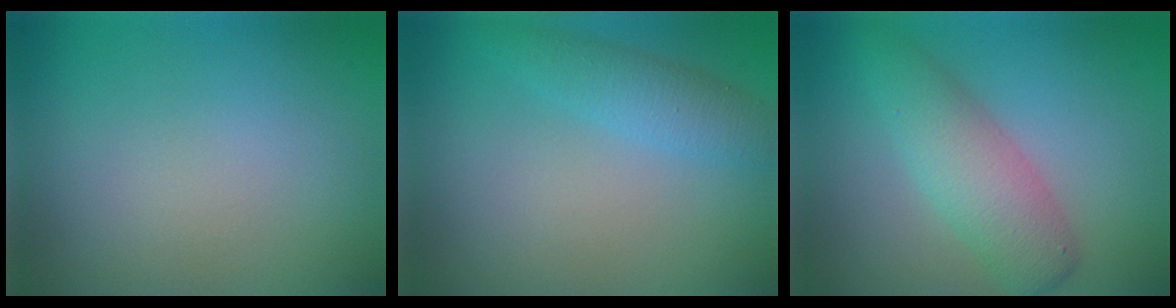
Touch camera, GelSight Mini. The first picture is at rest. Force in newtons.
{"total": 2.7, "press": 2.7, "slide": 0.0}
{"total": 4.5, "press": 4.5, "slide": 0.1}